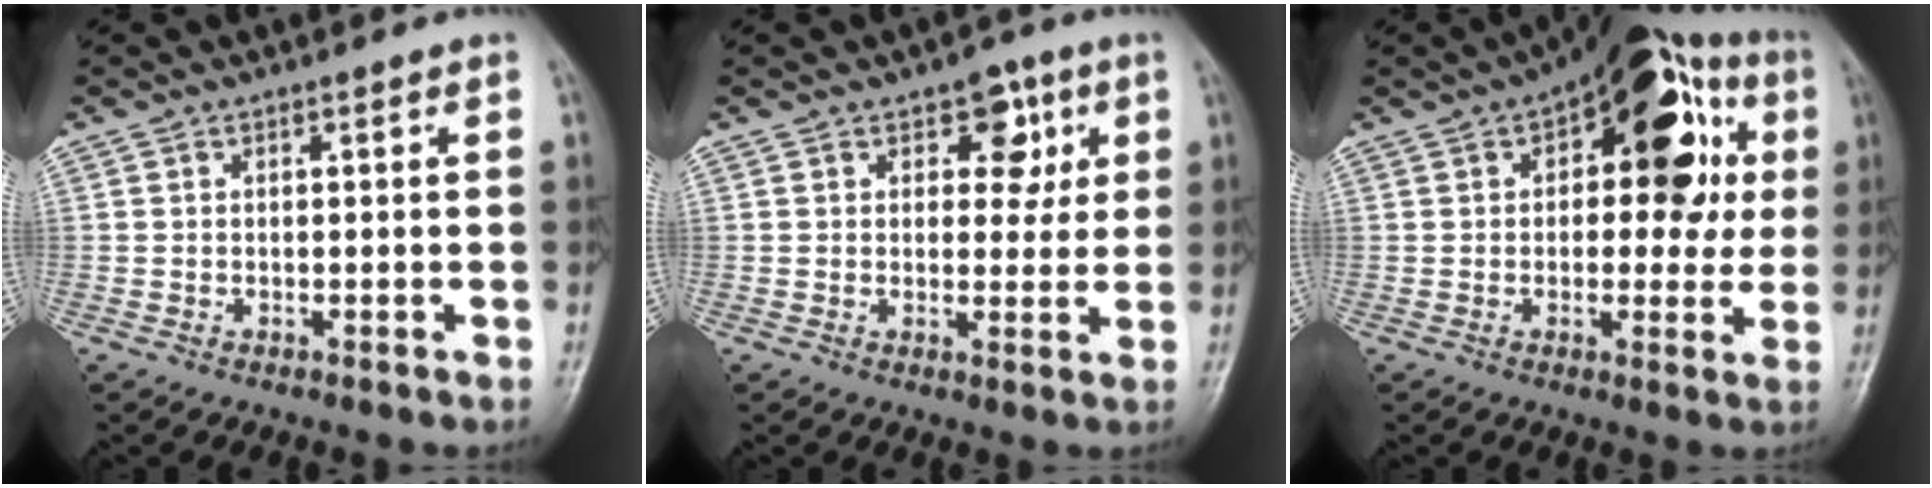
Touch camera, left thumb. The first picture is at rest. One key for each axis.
{"total": 6.5, "fx": 2.6, "fy": 4.3, "fz": 4.2, "tx": -0.013, "ty": -0.007, "tz": 0.027}
{"total": 20.0, "fx": 5.2, "fy": 10.4, "fz": 16.2, "tx": -0.156, "ty": 0.021, "tz": 0.059}